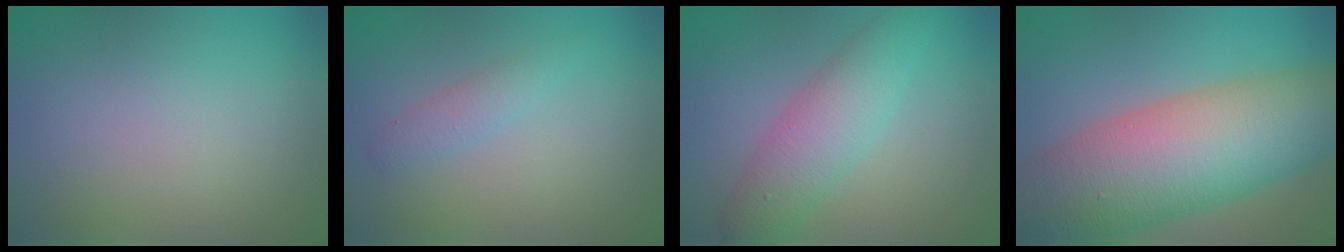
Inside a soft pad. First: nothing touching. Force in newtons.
{"total": 1.6, "press": 1.6, "slide": 0.1}
{"total": 4.8, "press": 4.8, "slide": 0.1}
{"total": 13.8, "press": 13.7, "slide": 0.6}